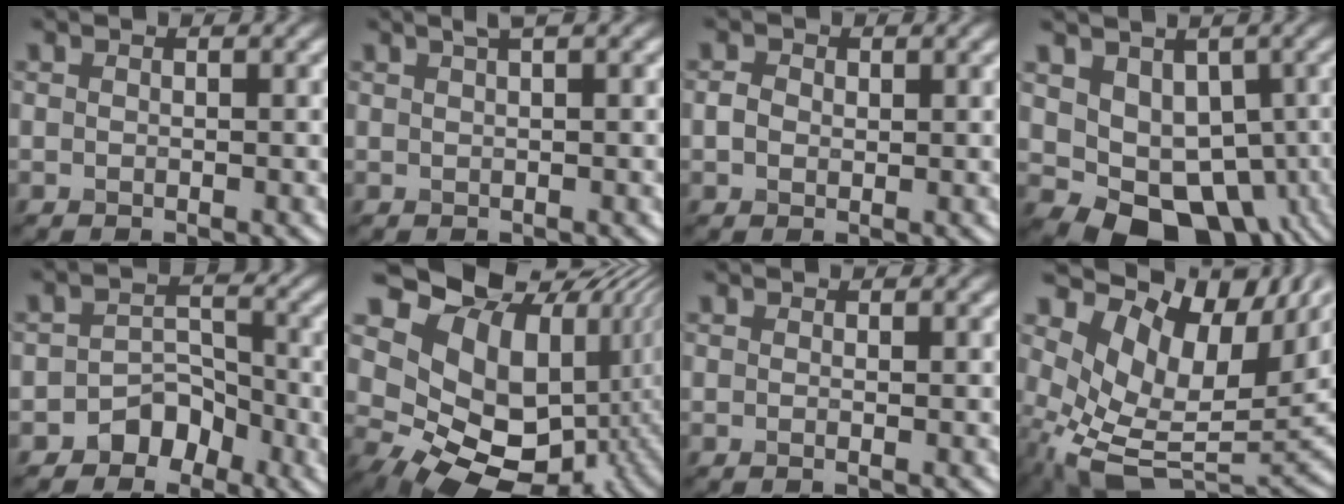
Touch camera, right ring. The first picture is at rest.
{"total": 1.5, "force": [1.0, 0.3, 1.1], "torque": [-0.015, 0.002, 0.012]}
{"total": 1.4, "force": [0.2, 1.2, 0.8], "torque": [-0.016, 0.002, 0.000]}
{"total": 8.2, "force": [-1.1, 6.4, 4.9], "torque": [-0.058, -0.015, -0.005]}
{"total": 3.1, "force": [-2.0, 2.3, 0.7], "torque": [0.006, 0.011, -0.034]}
{"total": 16.6, "force": [4.4, 11.7, 10.9], "torque": [-0.180, 0.004, 0.092]}
{"total": 0.8, "force": [0.6, 0.1, 0.5], "torque": [-0.018, -0.009, 0.000]}
{"total": 13.3, "force": [2.1, 8.6, 9.9], "torque": [-0.178, -0.009, 0.054]}